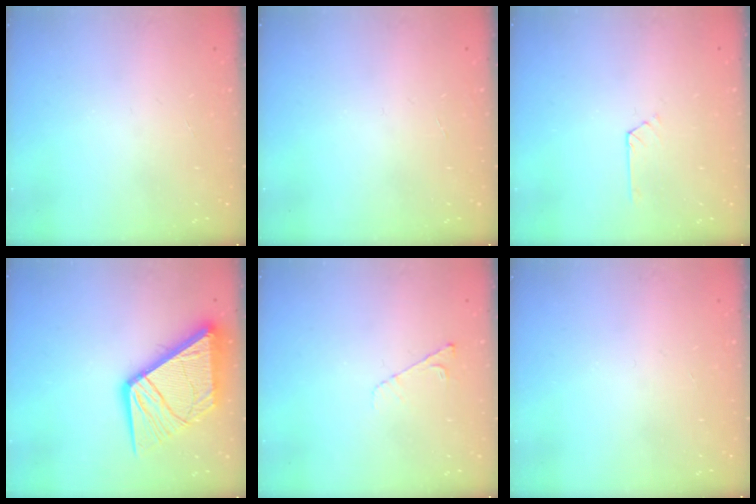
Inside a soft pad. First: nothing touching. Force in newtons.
{"total": 0.0}
{"total": 2.7, "press": 2.7, "slide": 0.4}
{"total": 16.4, "press": 16.3, "slide": 2.0}
{"total": 4.5, "press": 4.4, "slide": 0.7}
{"total": 0.0}